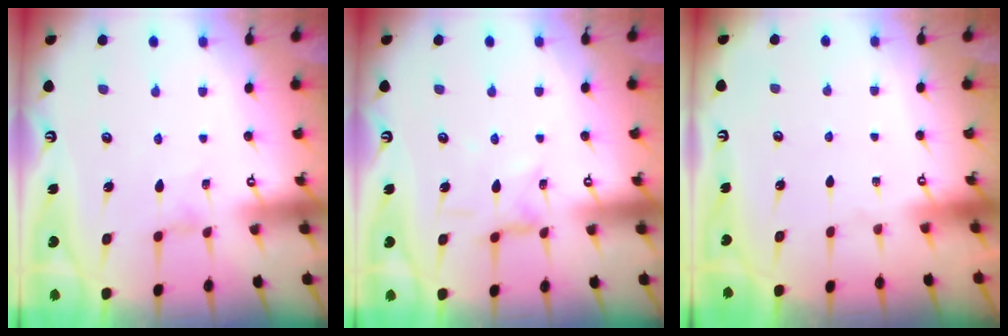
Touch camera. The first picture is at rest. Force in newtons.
{"total": 1.8, "press": 1.8, "slide": 0.3}
{"total": 0.0}